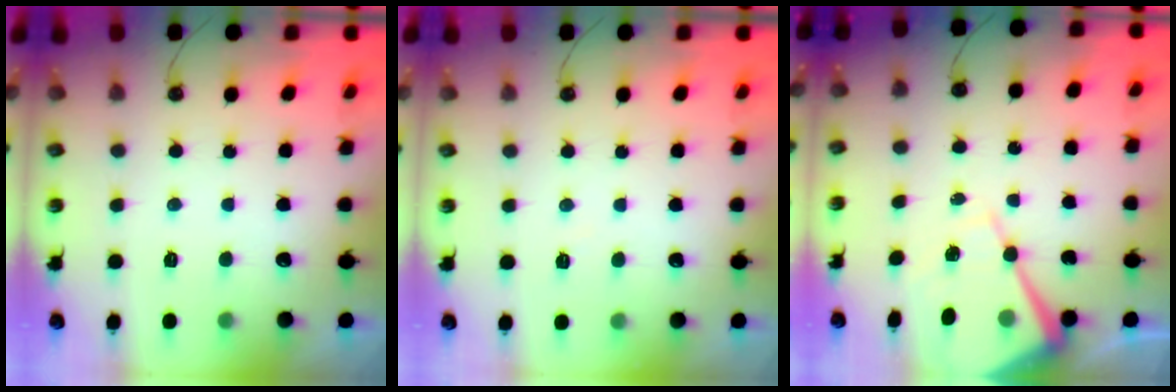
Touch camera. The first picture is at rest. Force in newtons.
{"total": 3.0, "press": 2.9, "slide": 0.6}
{"total": 12.5, "press": 12.4, "slide": 1.0}